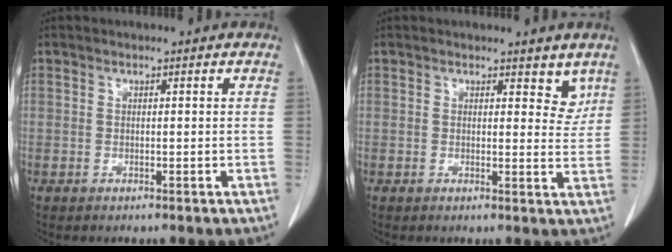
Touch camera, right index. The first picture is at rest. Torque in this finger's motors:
{"motor_torque": [-0.19, 0.23, 0.00, -0.01]}